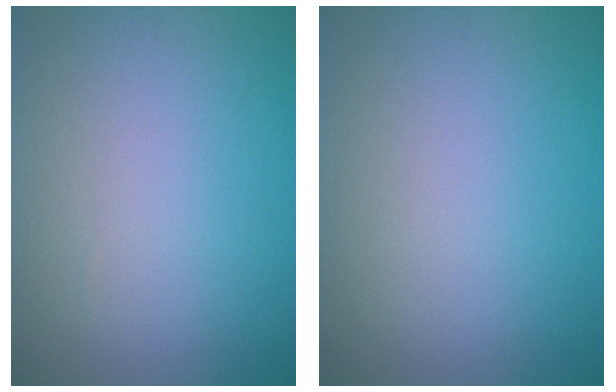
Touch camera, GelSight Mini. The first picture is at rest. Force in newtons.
{"total": 0.0}